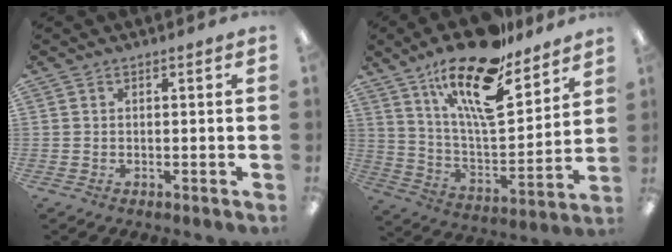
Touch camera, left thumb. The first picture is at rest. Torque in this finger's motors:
{"motor_torque": [0.38, 0.50, 1.38, -1.41, 0.16]}